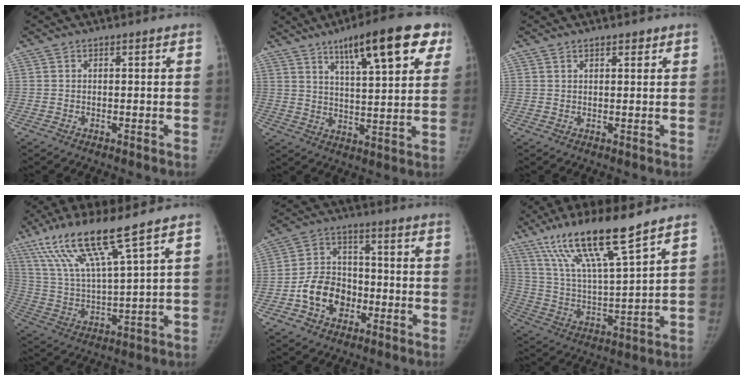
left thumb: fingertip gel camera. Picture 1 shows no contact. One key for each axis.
{"total": 17.5, "fx": 9.4, "fy": 4.8, "fz": 14.0, "tx": -0.172, "ty": -0.022, "tz": 0.137}
{"total": 1.7, "fx": 1.3, "fy": 0.8, "fz": 0.8, "tx": -0.007, "ty": -0.006, "tz": 0.016}
{"total": 15.2, "fx": 9.7, "fy": 1.0, "fz": 11.6, "tx": -0.233, "ty": -0.037, "tz": 0.193}
{"total": 10.5, "fx": -3.8, "fy": 8.1, "fz": 5.5, "tx": -0.069, "ty": 0.033, "tz": -0.069}
{"total": 16.9, "fx": 11.7, "fy": 1.7, "fz": 12.1, "tx": -0.214, "ty": -0.054, "tz": 0.223}